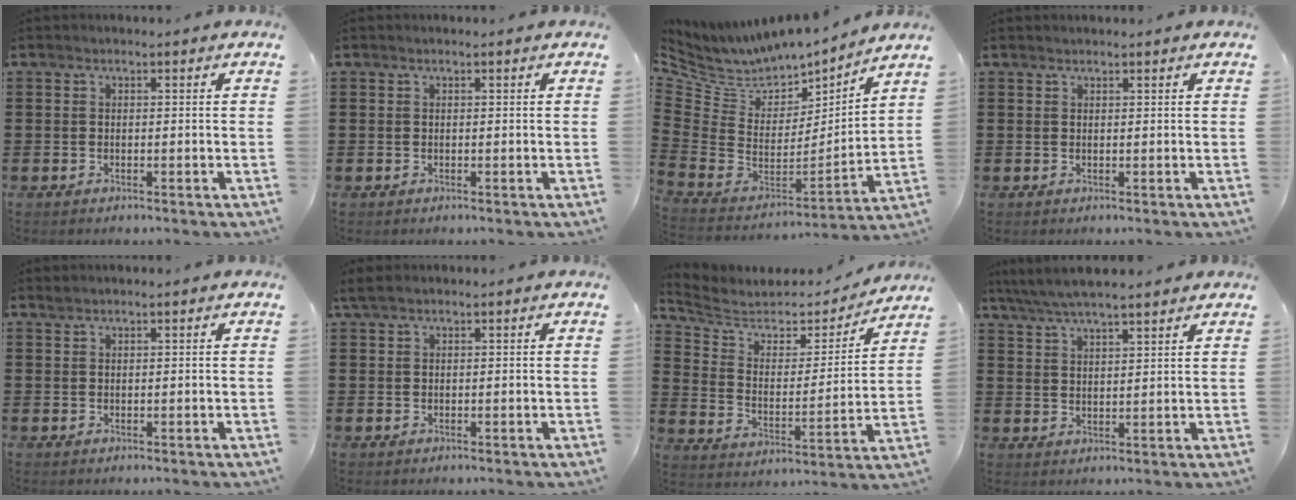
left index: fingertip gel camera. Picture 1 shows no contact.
{"total": 0.0}
{"total": 5.7, "force": [5.1, 2.5, 0.3], "torque": [-0.057, -0.059, 0.087]}
{"total": 0.6, "force": [0.6, 0.0, 0.1], "torque": [-0.003, -0.001, 0.012]}
{"total": 0.6, "force": [0.6, 0.0, 0.2], "torque": [-0.006, -0.002, 0.013]}
{"total": 1.3, "force": [0.8, 0.5, 0.9], "torque": [-0.020, 0.003, 0.016]}
{"total": 5.3, "force": [4.5, 2.3, 1.5], "torque": [-0.060, -0.031, 0.072]}
{"total": 4.9, "force": [4.4, 0.5, 2.1], "torque": [-0.053, -0.014, 0.079]}